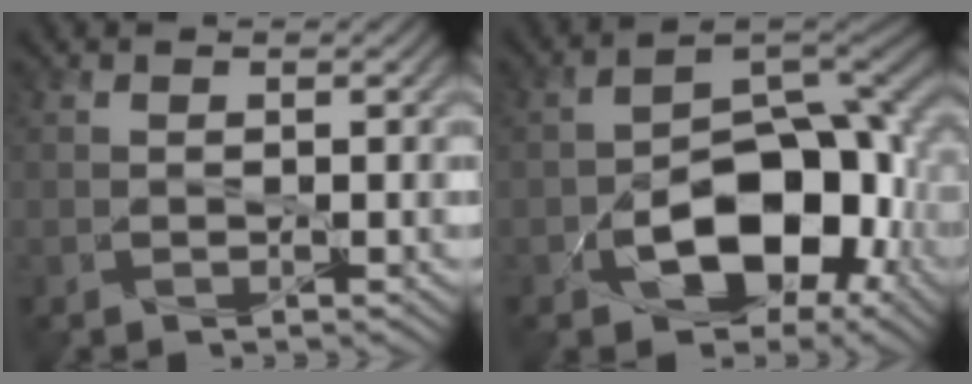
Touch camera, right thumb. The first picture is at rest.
{"total": 11.5, "force": [-4.4, 6.6, 8.3], "torque": [-0.124, -0.021, -0.067]}